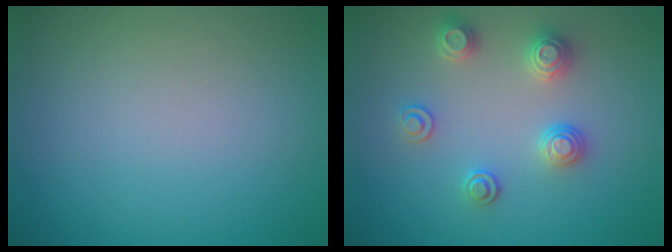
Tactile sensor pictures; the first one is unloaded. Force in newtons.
{"total": 2.9, "press": 2.9, "slide": 0.2}